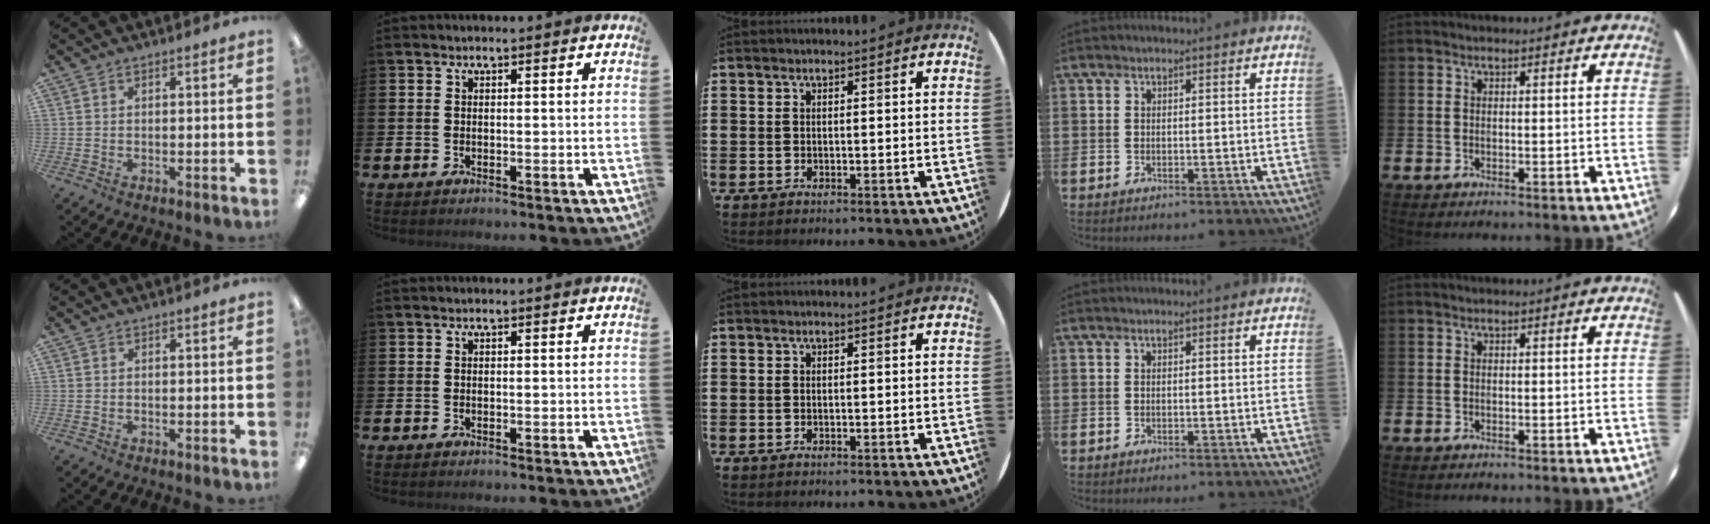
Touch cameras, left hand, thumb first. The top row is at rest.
{}